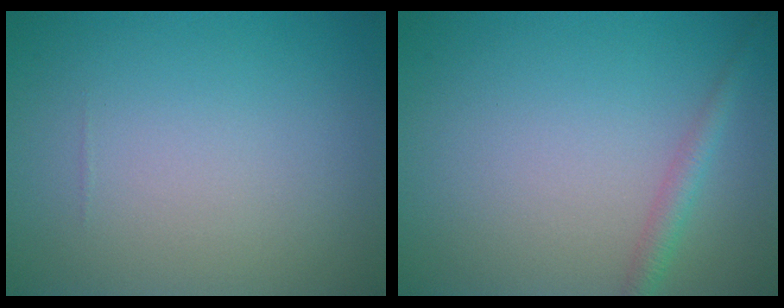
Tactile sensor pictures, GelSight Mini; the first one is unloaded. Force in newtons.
{"total": 1.7, "press": 1.7, "slide": 0.1}